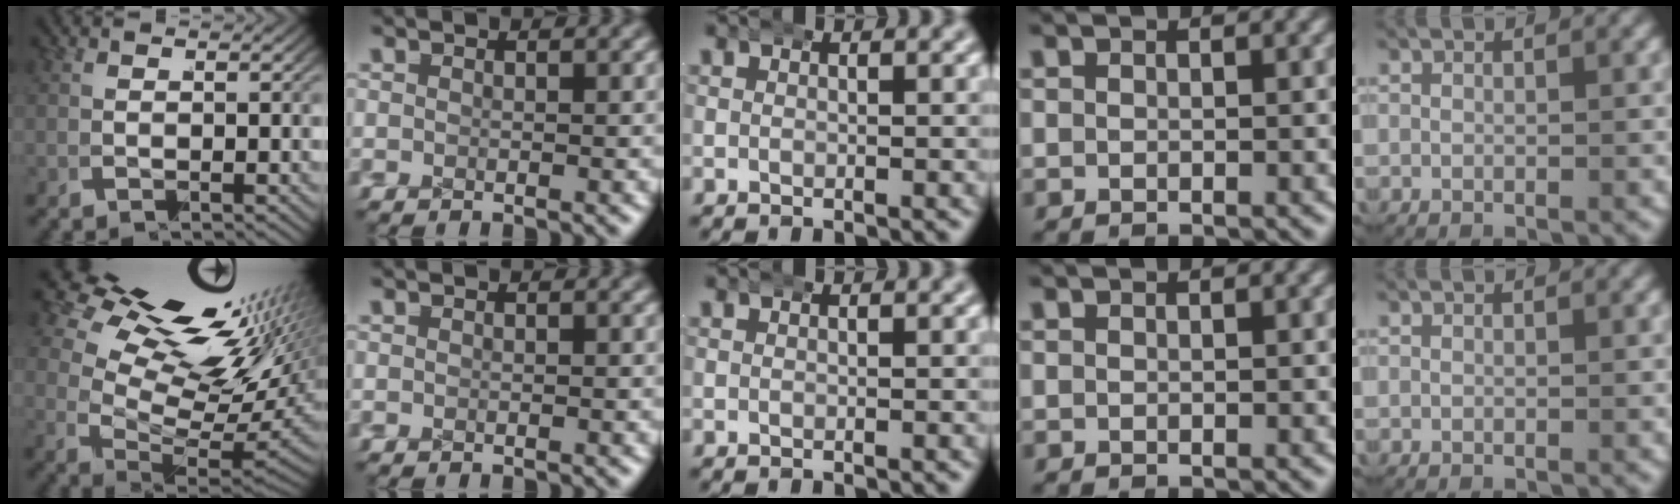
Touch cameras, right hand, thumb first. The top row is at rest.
{"thumb": {"total": 14.0, "force": [3.7, 8.3, 10.6], "torque": [-0.164, -0.014, 0.065]}}